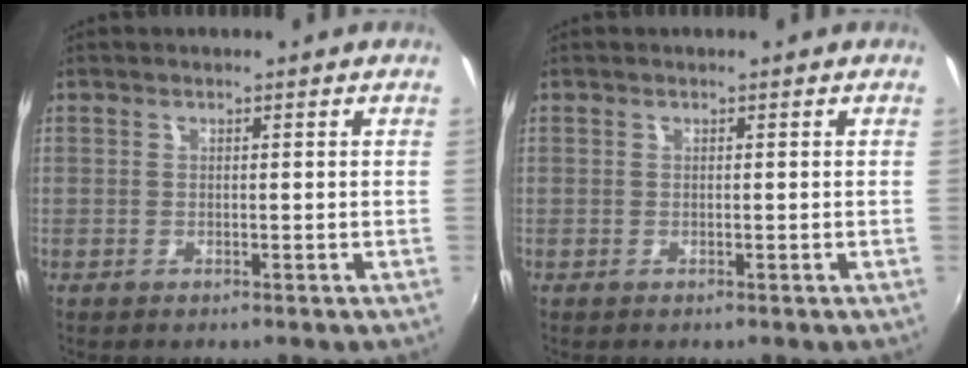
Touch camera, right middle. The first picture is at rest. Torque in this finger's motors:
{"motor_torque": [0.00, 0.00, 0.00, 0.00]}